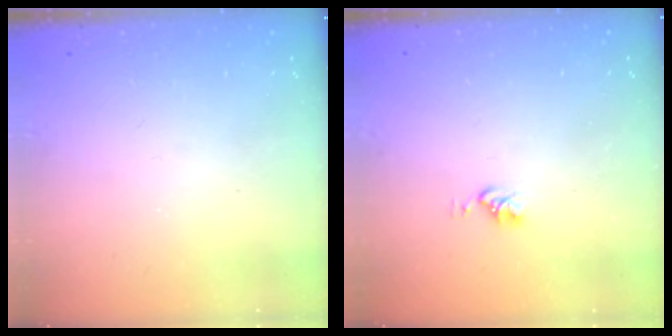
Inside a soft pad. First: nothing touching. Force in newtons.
{"total": 3.0, "press": 3.0, "slide": 0.4}